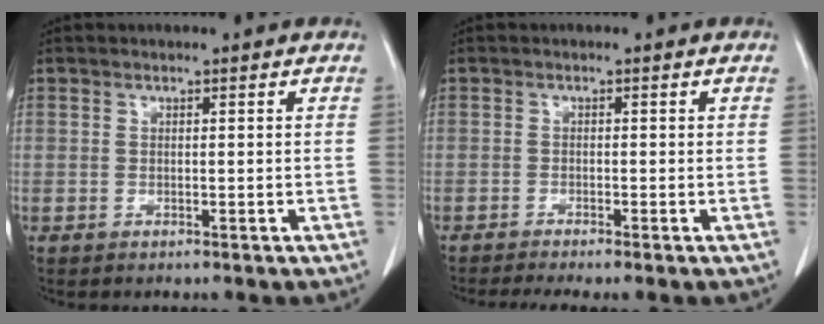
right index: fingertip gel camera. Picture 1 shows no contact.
{"total": 3.6, "force": [-2.8, 0.0, 2.2], "torque": [-0.032, -0.007, -0.048]}